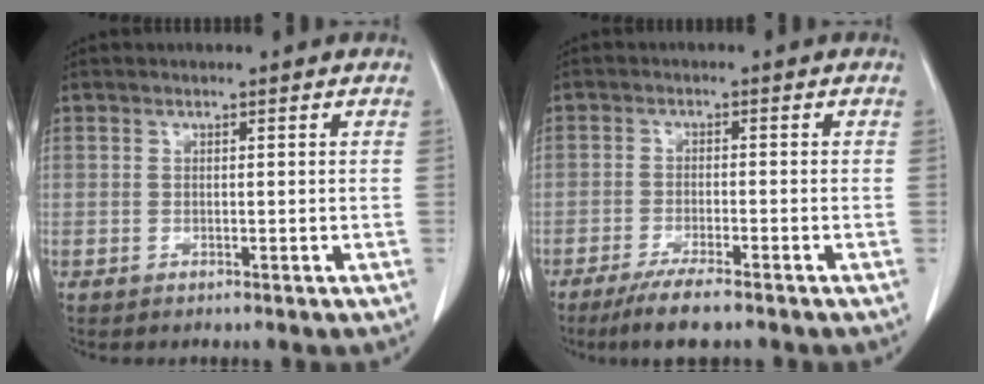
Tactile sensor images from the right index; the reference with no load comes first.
{"total": 6.0, "force": [-4.6, 0.4, 3.9], "torque": [-0.068, -0.015, -0.076]}